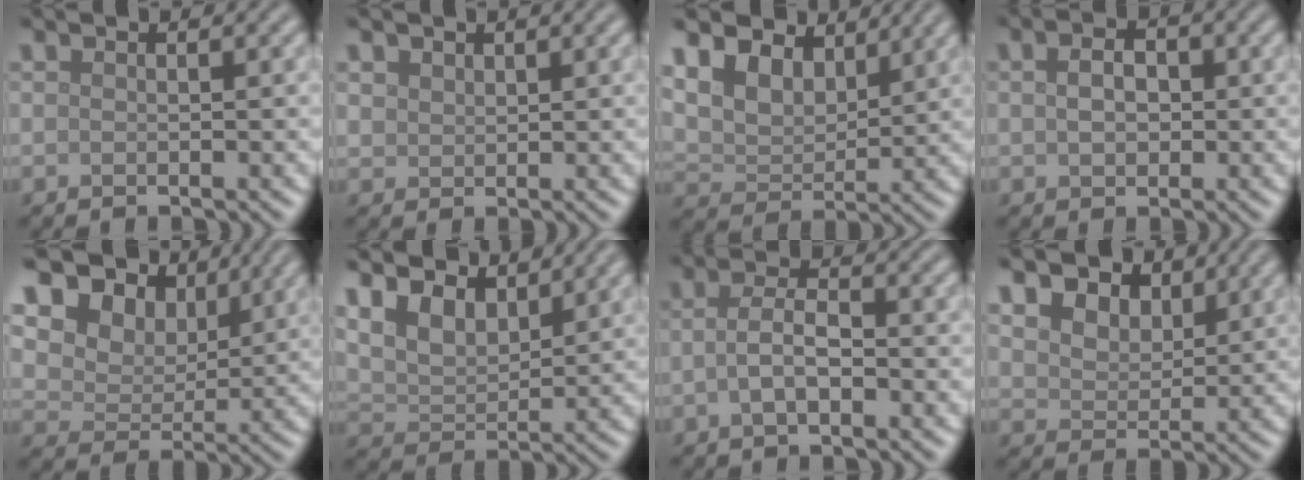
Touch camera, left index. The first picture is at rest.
{"total": 1.5, "force": [1.0, 1.1, 0.3], "torque": [-0.011, -0.004, 0.023]}
{"total": 9.3, "force": [6.0, 5.5, 4.4], "torque": [-0.123, 0.005, 0.105]}
{"total": 3.5, "force": [0.7, 2.5, 2.3], "torque": [-0.032, 0.016, -0.006]}
{"total": 11.4, "force": [6.6, 7.4, 5.6], "torque": [-0.115, 0.010, 0.121]}
{"total": 6.6, "force": [4.6, 3.4, 3.3], "torque": [-0.087, -0.002, 0.078]}
{"total": 2.9, "force": [-0.7, 1.3, 2.5], "torque": [-0.052, 0.003, -0.020]}
{"total": 8.5, "force": [5.1, 5.5, 4.0], "torque": [-0.089, 0.018, 0.078]}